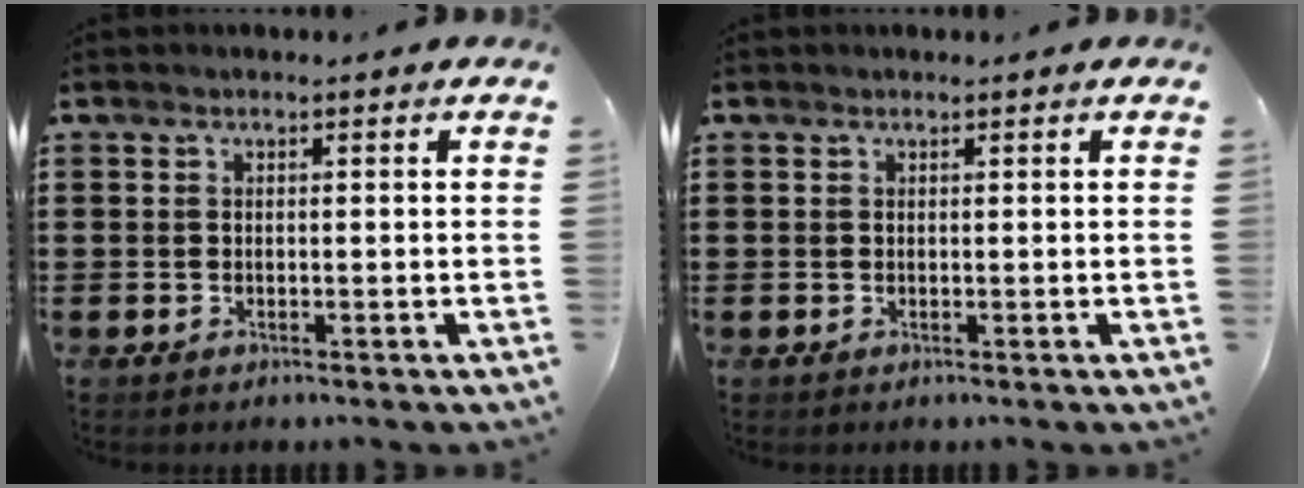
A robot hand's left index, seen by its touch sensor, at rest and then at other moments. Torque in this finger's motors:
{"motor_torque": [-0.04, -0.01, 0.00, 0.00]}